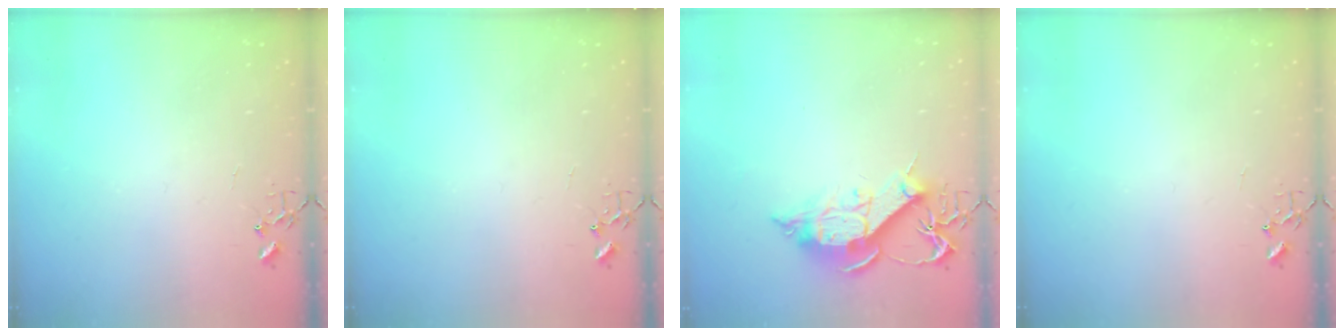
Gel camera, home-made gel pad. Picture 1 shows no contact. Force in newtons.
{"total": 0.0}
{"total": 13.2, "press": 13.1, "slide": 1.5}
{"total": 0.0}